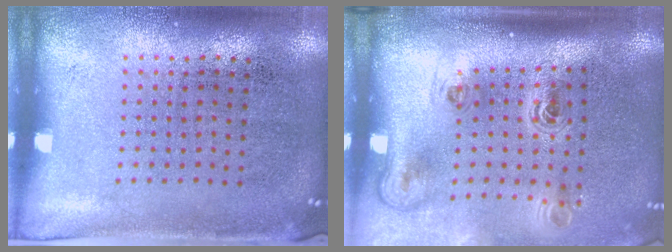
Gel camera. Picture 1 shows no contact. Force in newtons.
{"total": 2.3, "press": 1.5, "slide": 1.8}